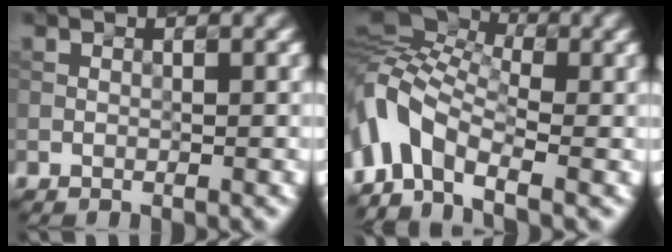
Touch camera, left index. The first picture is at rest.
{"total": 8.2, "force": [-3.2, 5.0, 5.7], "torque": [-0.114, 0.011, -0.084]}